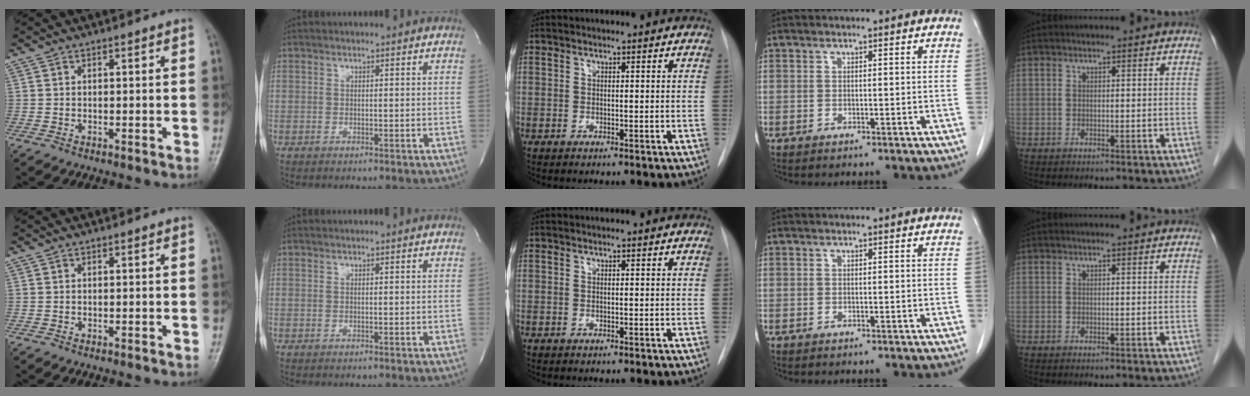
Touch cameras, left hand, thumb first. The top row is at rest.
{}